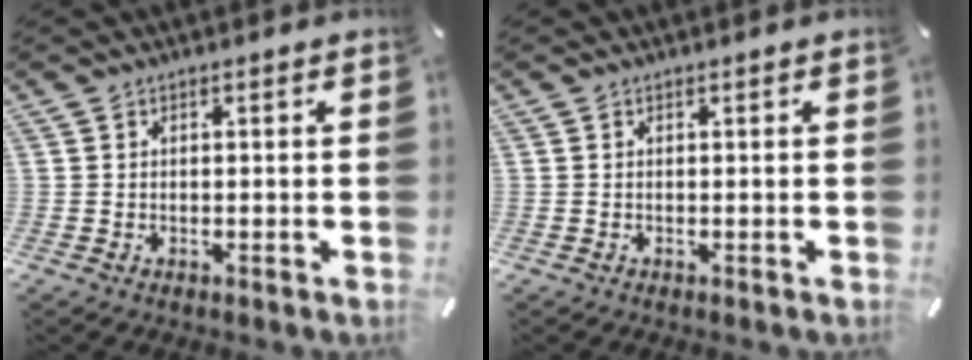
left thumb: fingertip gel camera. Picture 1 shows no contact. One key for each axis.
{"total": 0.0}